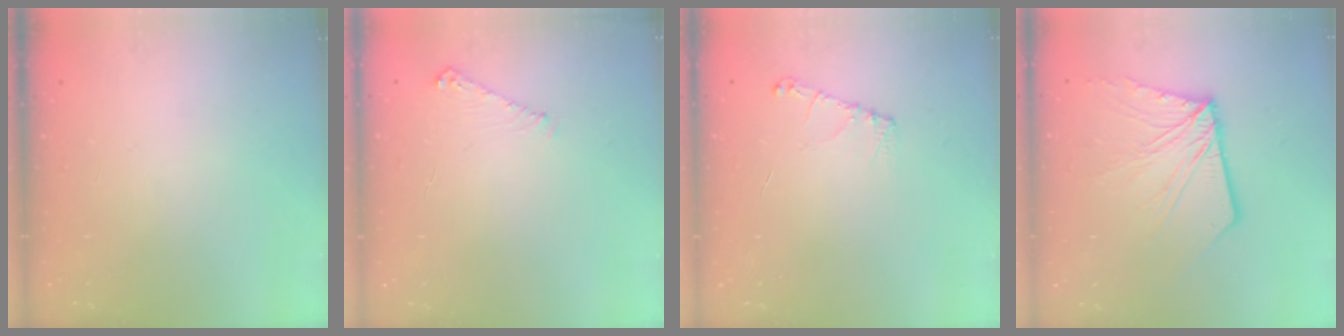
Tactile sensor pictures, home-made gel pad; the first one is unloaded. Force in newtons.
{"total": 4.7, "press": 4.7, "slide": 0.7}
{"total": 5.4, "press": 5.3, "slide": 0.7}
{"total": 10.6, "press": 10.5, "slide": 1.4}